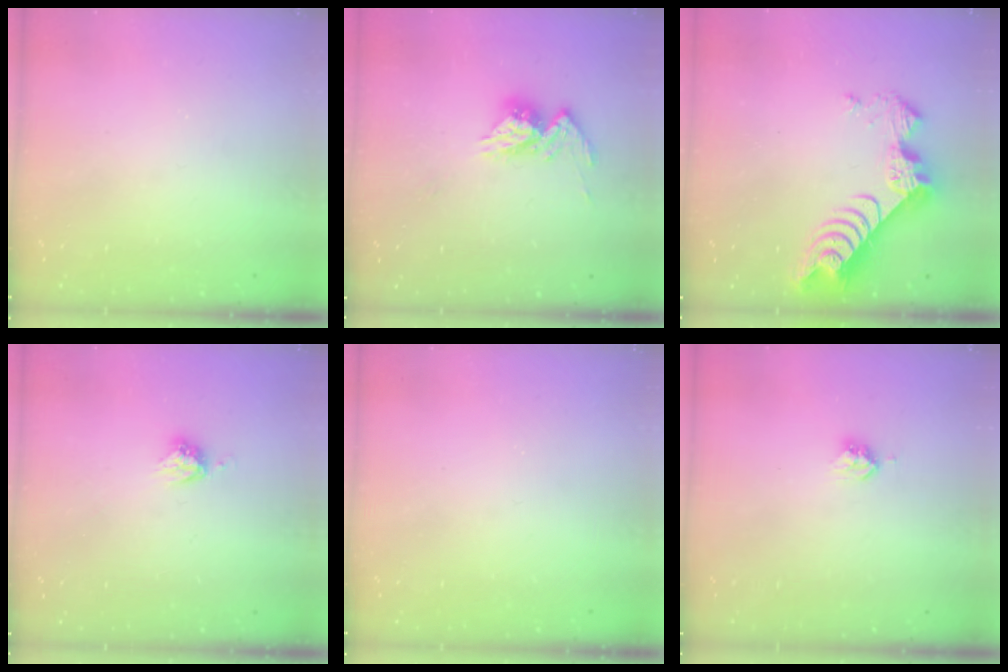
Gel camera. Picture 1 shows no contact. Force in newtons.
{"total": 11.5, "press": 11.4, "slide": 0.8}
{"total": 9.5, "press": 9.5, "slide": 0.8}
{"total": 4.9, "press": 4.8, "slide": 0.4}
{"total": 0.0}
{"total": 4.0, "press": 3.9, "slide": 0.4}